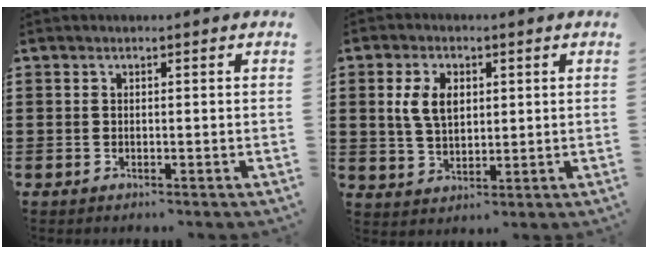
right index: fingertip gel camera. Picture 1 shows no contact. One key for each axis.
{"total": 5.6, "fx": 1.3, "fy": 3.5, "fz": 4.2, "tx": -0.106, "ty": 0.008, "tz": 0.017}